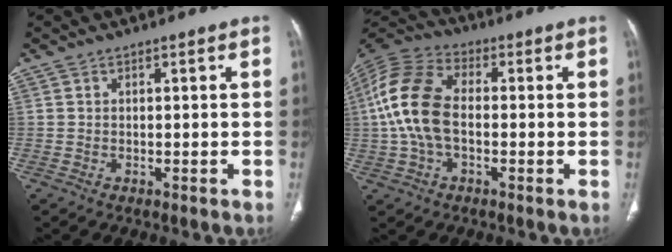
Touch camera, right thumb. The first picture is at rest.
{"total": 13.8, "force": [-0.3, 8.4, 10.9], "torque": [-0.234, 0.032, -0.012]}